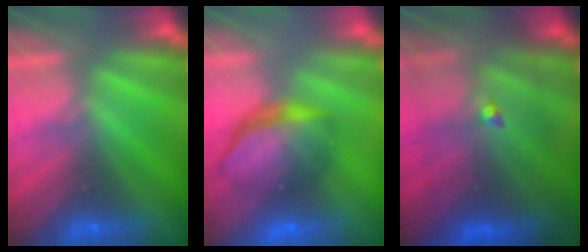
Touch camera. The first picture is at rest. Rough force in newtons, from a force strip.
{"total": 5.7}
{"total": 7.3}